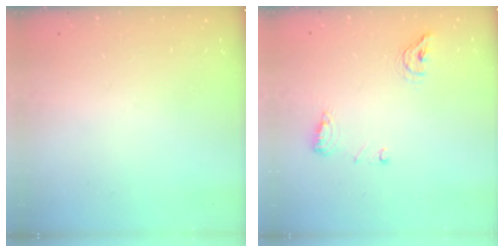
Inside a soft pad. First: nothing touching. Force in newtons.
{"total": 8.2, "press": 8.1, "slide": 1.5}